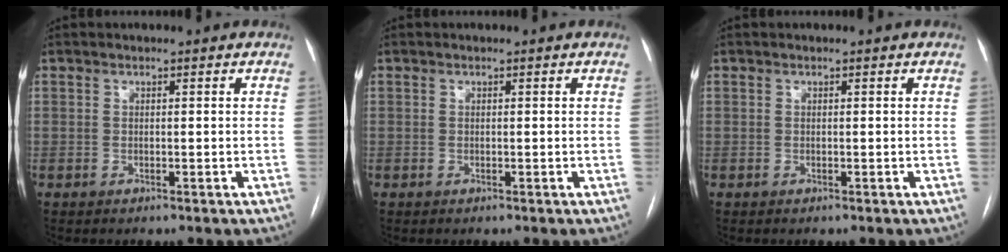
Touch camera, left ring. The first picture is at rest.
{"total": 0.0}
{"total": 0.0}